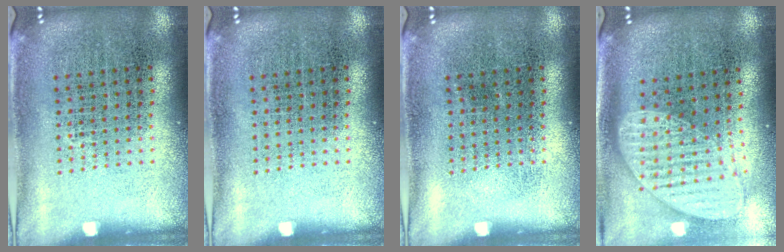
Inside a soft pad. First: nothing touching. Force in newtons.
{"total": 0.0}
{"total": 0.0}
{"total": 2.0, "press": 1.5, "slide": 1.2}